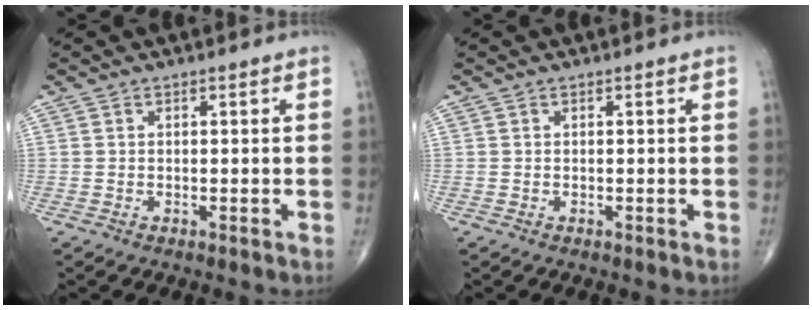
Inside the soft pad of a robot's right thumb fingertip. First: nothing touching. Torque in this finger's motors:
{"motor_torque": [0.09, 0.09, 0.00, 0.00, 0.00]}